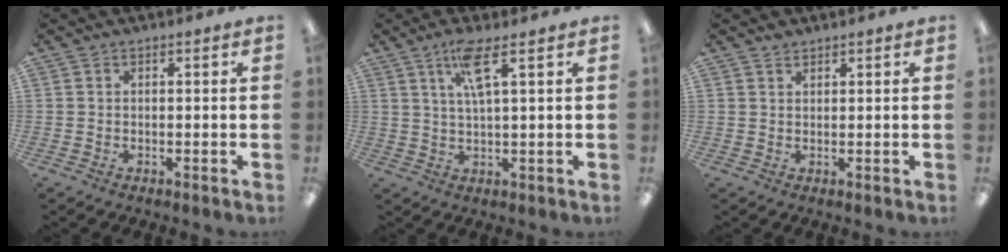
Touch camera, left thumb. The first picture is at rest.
{"total": 6.6, "force": [3.5, 0.8, 5.5], "torque": [-0.112, 0.000, 0.056]}
{"total": 1.4, "force": [1.3, 0.4, 0.1], "torque": [-0.004, -0.001, 0.025]}